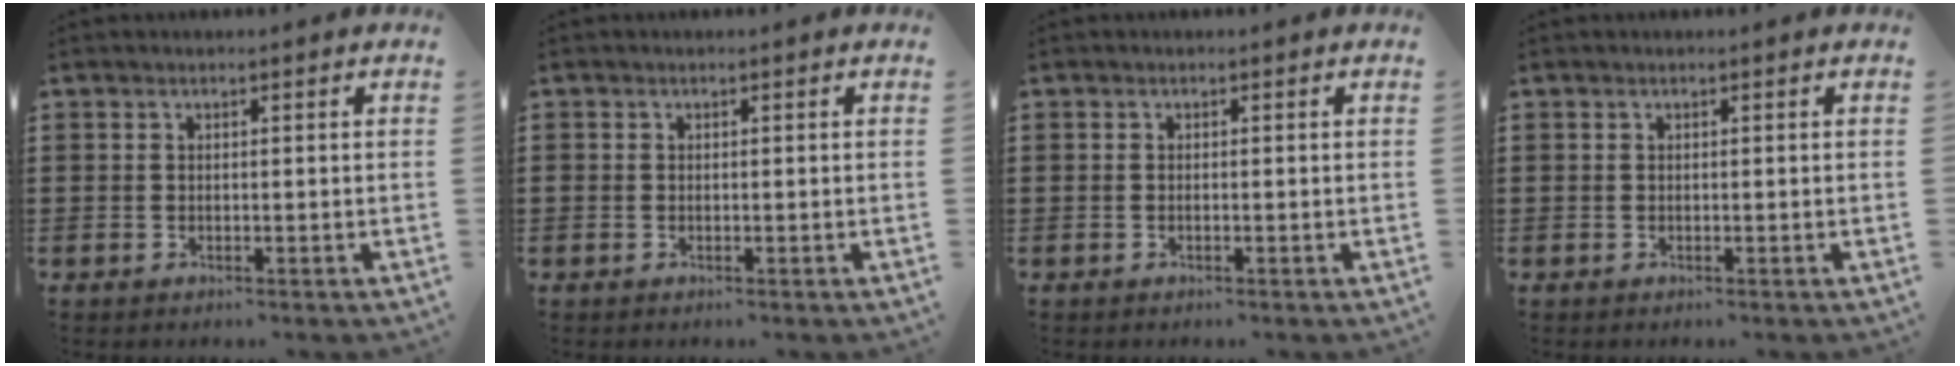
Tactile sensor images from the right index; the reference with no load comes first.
{"total": 0.5, "force": [-0.2, 0.5, 0.1], "torque": [-0.002, 0.003, -0.005]}
{"total": 0.0}
{"total": 0.0}